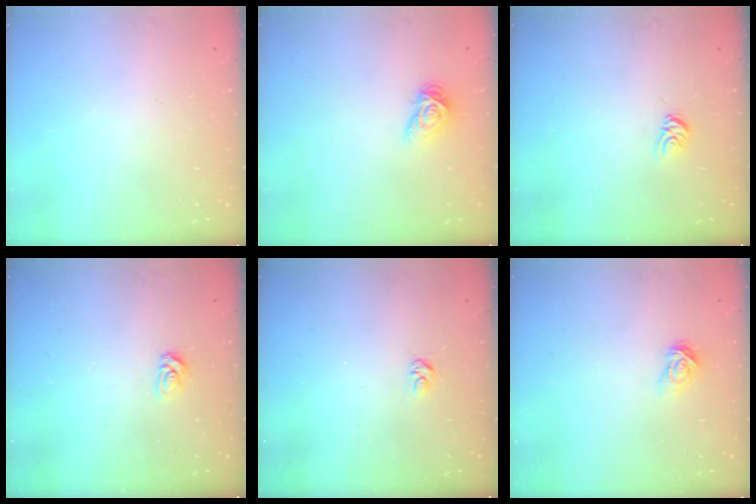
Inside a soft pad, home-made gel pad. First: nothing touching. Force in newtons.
{"total": 5.1, "press": 5.1, "slide": 0.3}
{"total": 4.8, "press": 4.8, "slide": 0.3}
{"total": 3.4, "press": 3.4, "slide": 0.4}
{"total": 3.5, "press": 3.5, "slide": 0.4}
{"total": 4.1, "press": 4.1, "slide": 0.4}